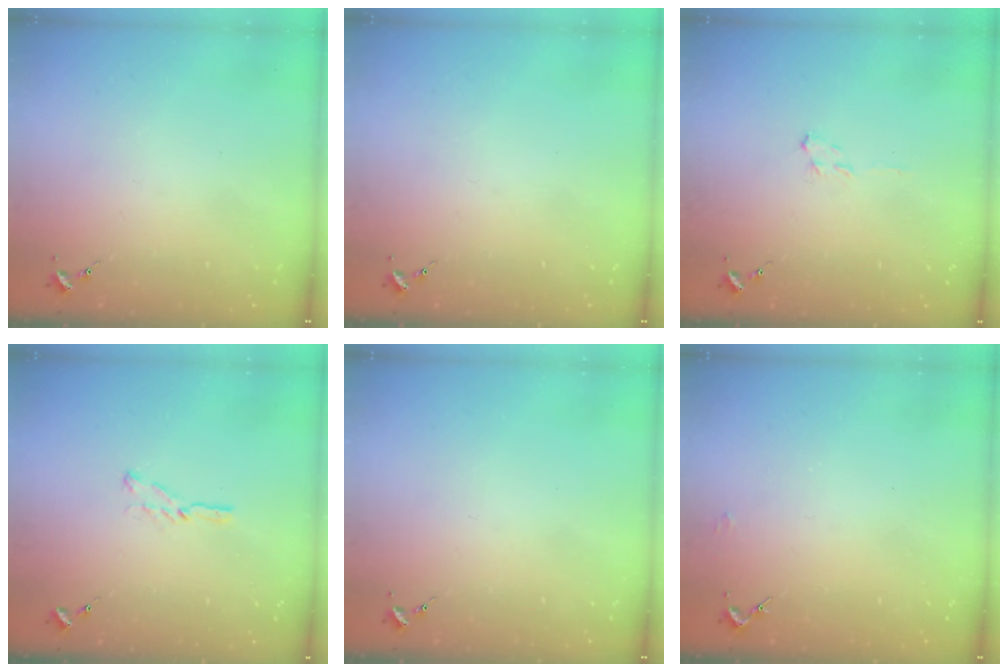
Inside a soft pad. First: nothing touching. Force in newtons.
{"total": 0.0}
{"total": 3.8, "press": 3.7, "slide": 0.5}
{"total": 4.8, "press": 4.8, "slide": 0.6}
{"total": 0.0}
{"total": 2.1, "press": 2.1, "slide": 0.3}